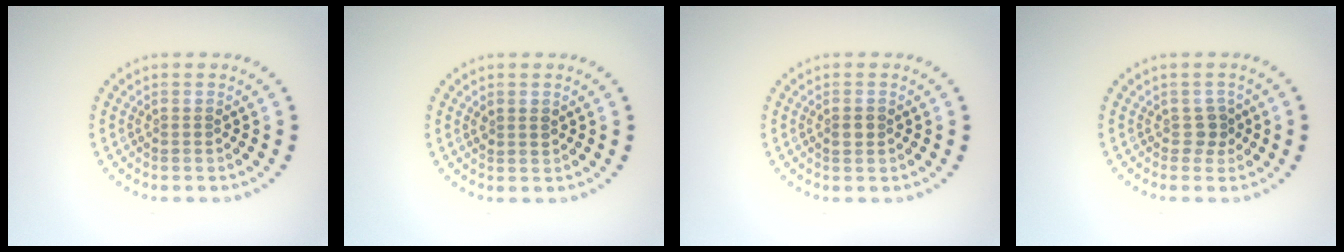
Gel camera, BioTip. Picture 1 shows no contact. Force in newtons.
{"total": 1.1, "press": 1.0, "slide": 0.4}
{"total": 1.0, "press": 1.0, "slide": 0.0}
{"total": 1.3, "press": 1.0, "slide": 0.9}